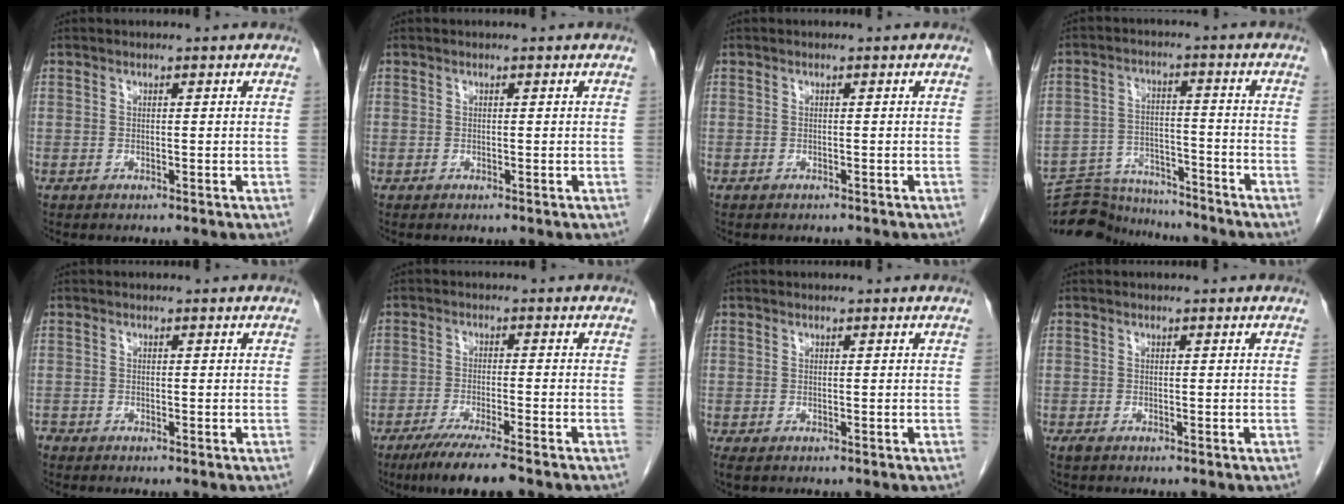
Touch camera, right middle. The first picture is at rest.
{"total": 0.0}
{"total": 1.6, "force": [-1.4, 0.5, 0.4], "torque": [-0.011, -0.003, -0.019]}
{"total": 13.6, "force": [-13.2, 2.6, 1.9], "torque": [-0.035, 0.020, -0.203]}
{"total": 0.8, "force": [-0.8, 0.2, 0.0], "torque": [-0.003, -0.001, -0.016]}
{"total": 8.2, "force": [-6.1, 0.1, 5.5], "torque": [-0.092, -0.023, -0.099]}
{"total": 1.6, "force": [-1.1, 0.7, 0.8], "torque": [-0.009, -0.003, -0.014]}
{"total": 0.6, "force": [-0.5, 0.1, 0.3], "torque": [-0.013, -0.003, -0.010]}